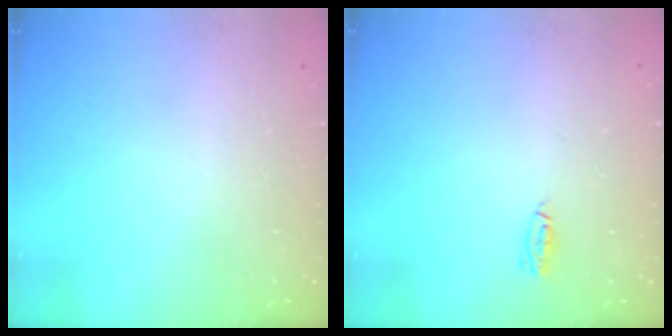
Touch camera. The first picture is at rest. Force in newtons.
{"total": 4.1, "press": 3.6, "slide": 2.0}